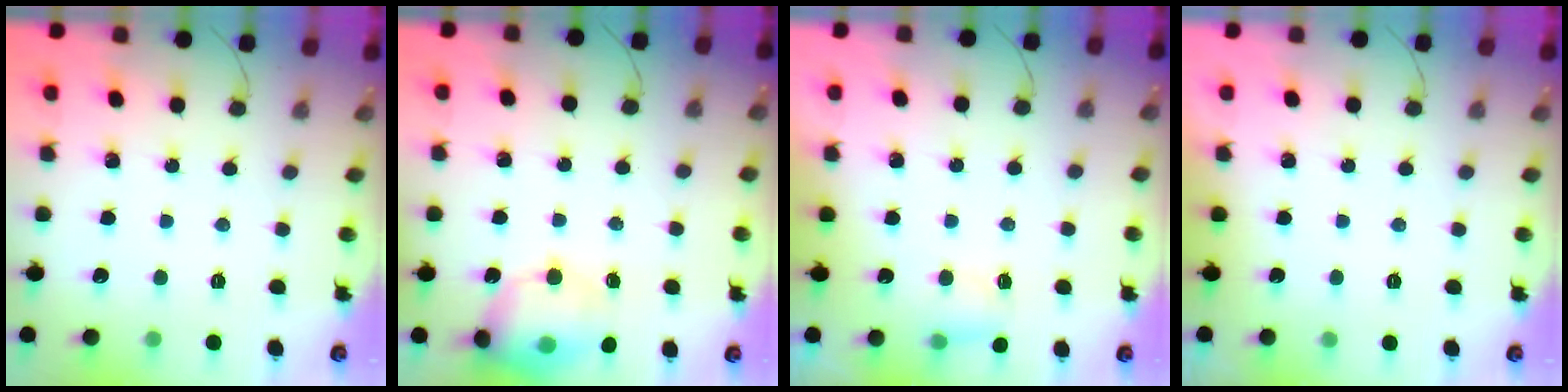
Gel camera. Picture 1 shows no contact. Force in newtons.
{"total": 14.0, "press": 13.8, "slide": 2.4}
{"total": 7.8, "press": 4.7, "slide": 6.2}
{"total": 0.0}